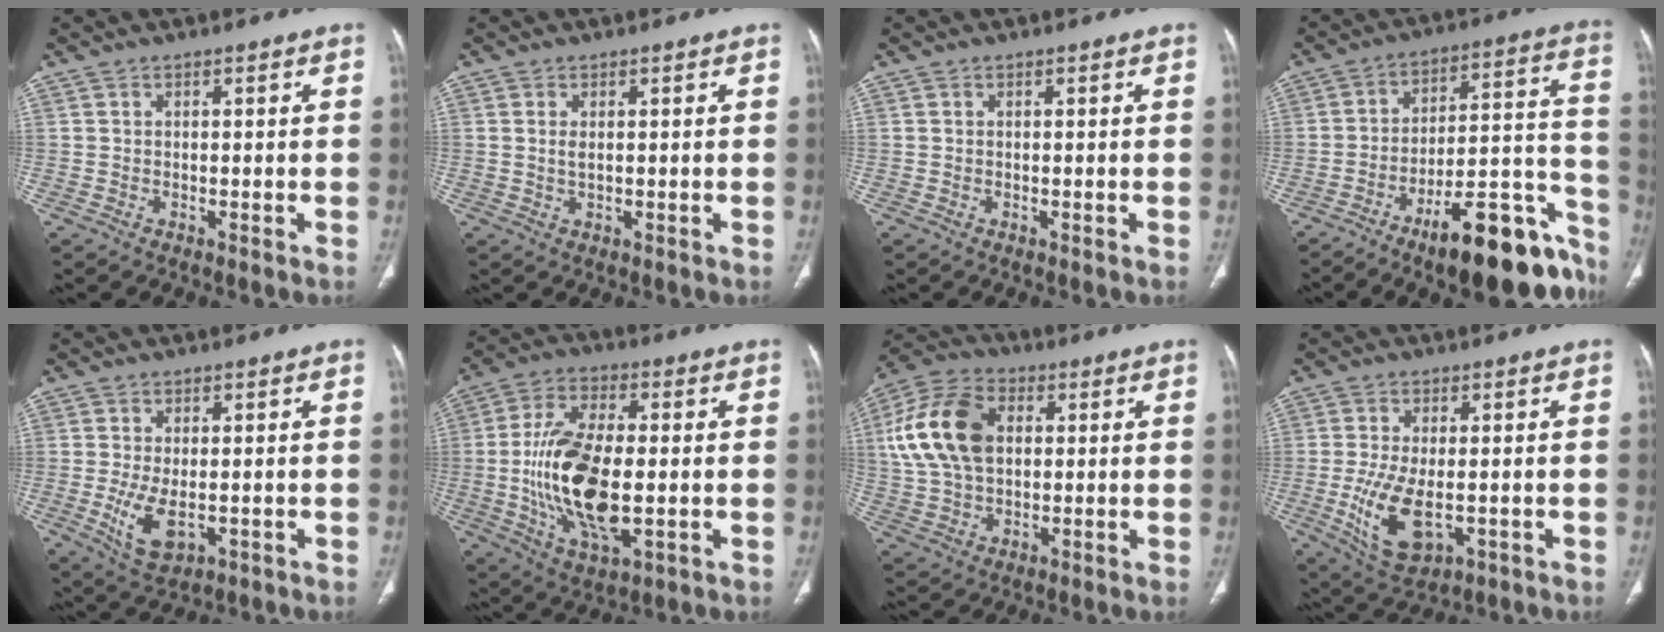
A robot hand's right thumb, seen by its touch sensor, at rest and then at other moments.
{"total": 1.6, "force": [0.3, 0.7, 1.4], "torque": [-0.029, -0.002, 0.011]}
{"total": 0.0}
{"total": 23.1, "force": [-14.4, 7.4, 16.6], "torque": [-0.143, 0.112, -0.210]}
{"total": 6.8, "force": [-1.6, 3.5, 5.6], "torque": [-0.108, -0.015, -0.018]}
{"total": 18.6, "force": [-1.7, 8.7, 16.3], "torque": [-0.317, -0.003, -0.024]}
{"total": 16.0, "force": [2.8, 10.6, 11.7], "torque": [-0.222, 0.016, 0.048]}
{"total": 10.6, "force": [-2.5, 5.3, 8.8], "torque": [-0.171, -0.013, -0.030]}